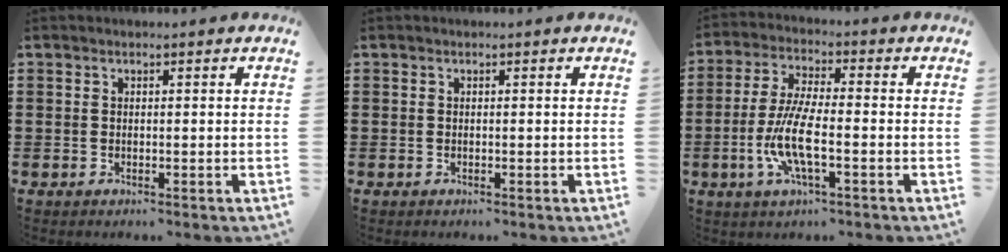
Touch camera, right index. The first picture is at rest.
{"total": 0.0}
{"total": 8.3, "force": [-2.6, 2.1, 7.6], "torque": [-0.173, -0.014, -0.058]}